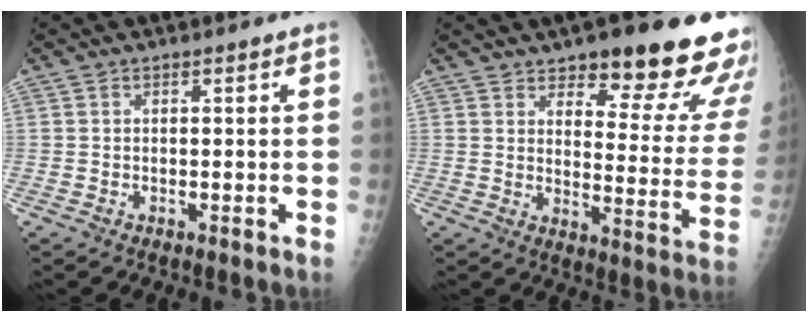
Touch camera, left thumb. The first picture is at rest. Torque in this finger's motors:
{"motor_torque": [0.38, 0.26, 0.37, -0.18, 0.06]}